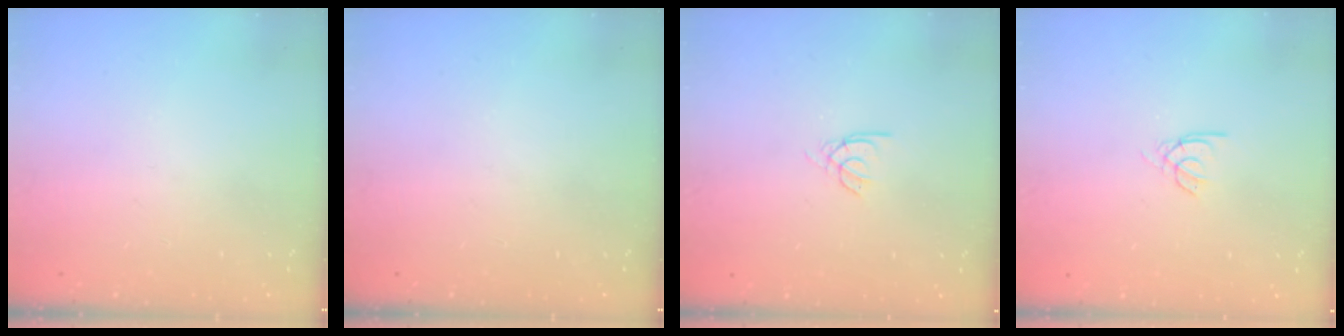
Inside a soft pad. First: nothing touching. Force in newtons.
{"total": 0.0}
{"total": 2.1, "press": 2.1, "slide": 0.2}
{"total": 2.1, "press": 2.1, "slide": 0.2}